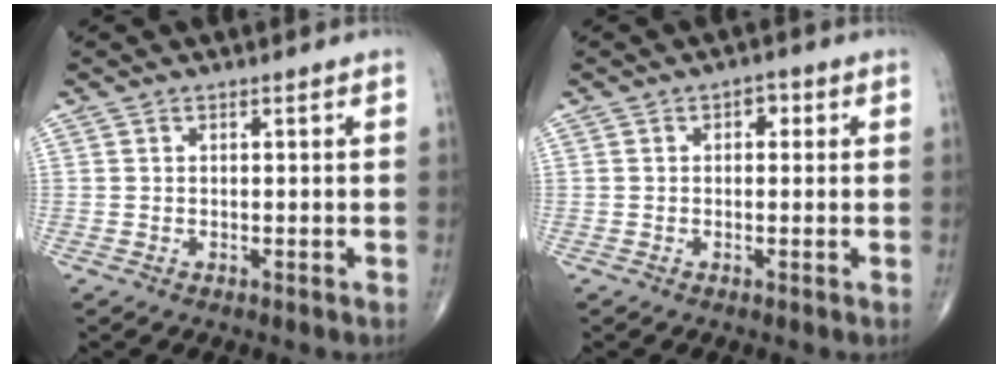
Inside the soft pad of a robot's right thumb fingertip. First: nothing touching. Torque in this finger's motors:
{"motor_torque": [1.56, 3.45, 0.13, 0.17, -0.01]}